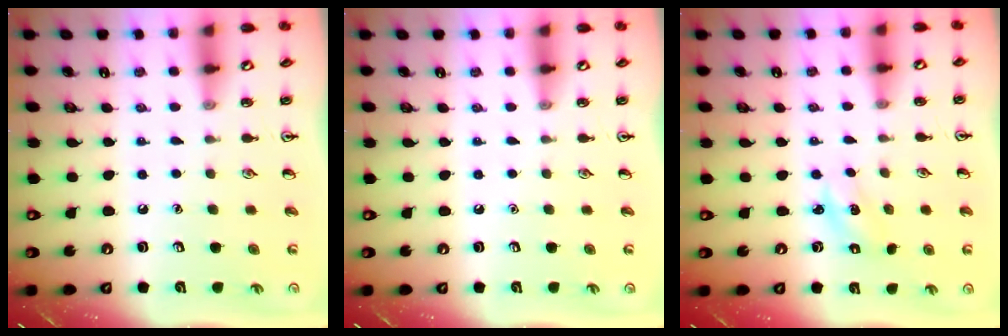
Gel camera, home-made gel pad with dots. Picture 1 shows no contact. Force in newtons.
{"total": 0.0}
{"total": 2.3, "press": 2.2, "slide": 0.4}